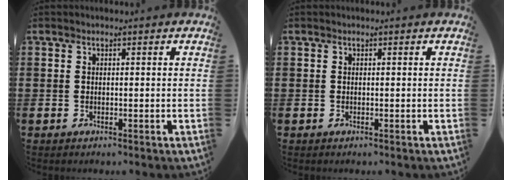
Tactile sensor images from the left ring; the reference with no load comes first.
{"total": 0.0}